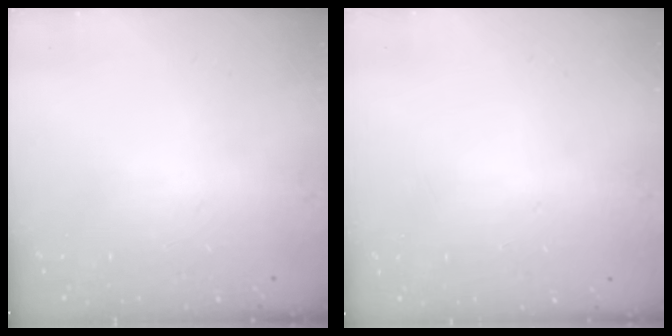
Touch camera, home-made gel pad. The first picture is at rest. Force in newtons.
{"total": 0.5, "press": 0.5, "slide": 0.1}